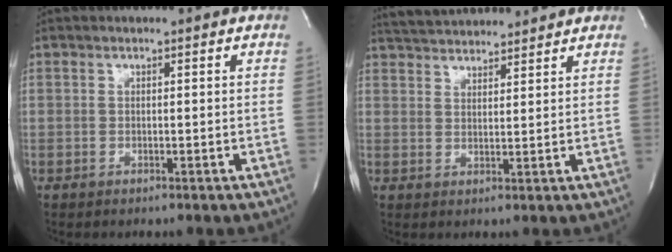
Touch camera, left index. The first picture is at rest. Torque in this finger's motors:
{"motor_torque": [-0.31, -0.41, 0.21, 0.09]}